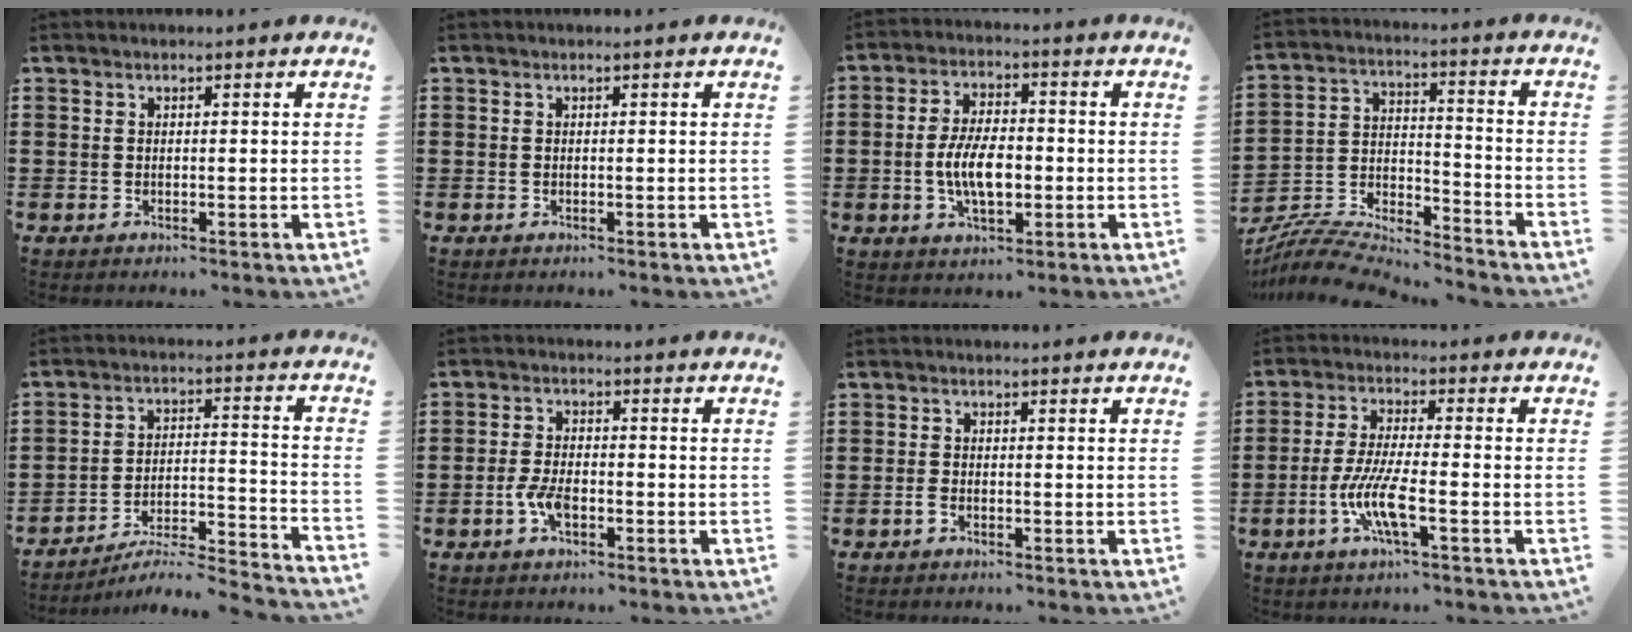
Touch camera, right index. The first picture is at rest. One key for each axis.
{"total": 0.0}
{"total": 7.4, "fx": -1.3, "fy": 3.5, "fz": 6.4, "tx": -0.124, "ty": -0.001, "tz": -0.028}
{"total": 6.4, "fx": -6.2, "fy": 1.1, "fz": 1.0, "tx": -0.031, "ty": -0.005, "tz": -0.125}
{"total": 4.2, "fx": -3.8, "fy": 0.0, "fz": 1.8, "tx": -0.036, "ty": -0.022, "tz": -0.079}
{"total": 4.0, "fx": -1.6, "fy": 1.8, "fz": 3.2, "tx": -0.076, "ty": -0.003, "tz": -0.033}
{"total": 0.9, "fx": -0.6, "fy": 0.4, "fz": 0.7, "tx": -0.022, "ty": -0.006, "tz": -0.012}
{"total": 7.8, "fx": -2.9, "fy": 1.1, "fz": 7.1, "tx": -0.156, "ty": -0.018, "tz": -0.061}